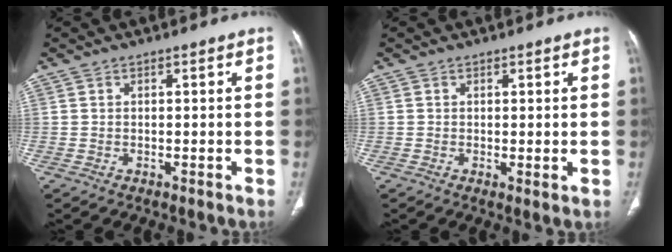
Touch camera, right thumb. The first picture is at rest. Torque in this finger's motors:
{"motor_torque": [-0.11, -0.09, -0.20, 0.00, -0.02]}